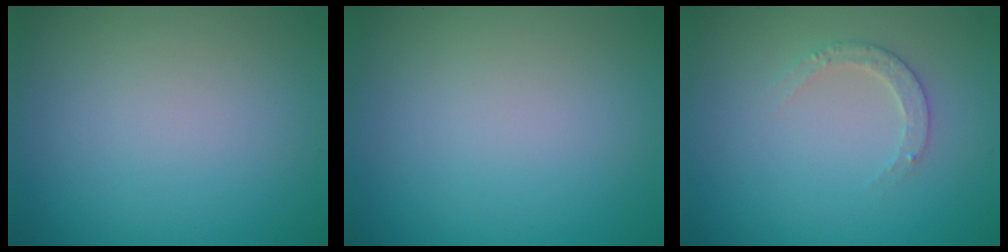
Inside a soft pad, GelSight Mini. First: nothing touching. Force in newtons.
{"total": 0.0}
{"total": 1.8, "press": 1.8, "slide": 0.4}